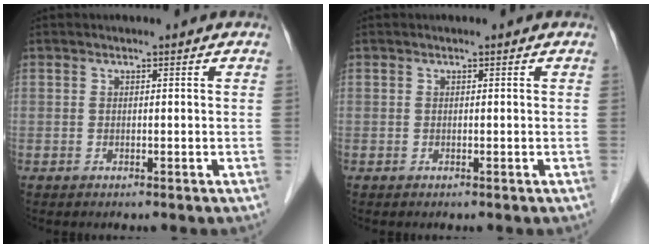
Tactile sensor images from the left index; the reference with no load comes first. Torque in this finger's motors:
{"motor_torque": [-0.16, -0.01, 0.00, -0.01]}